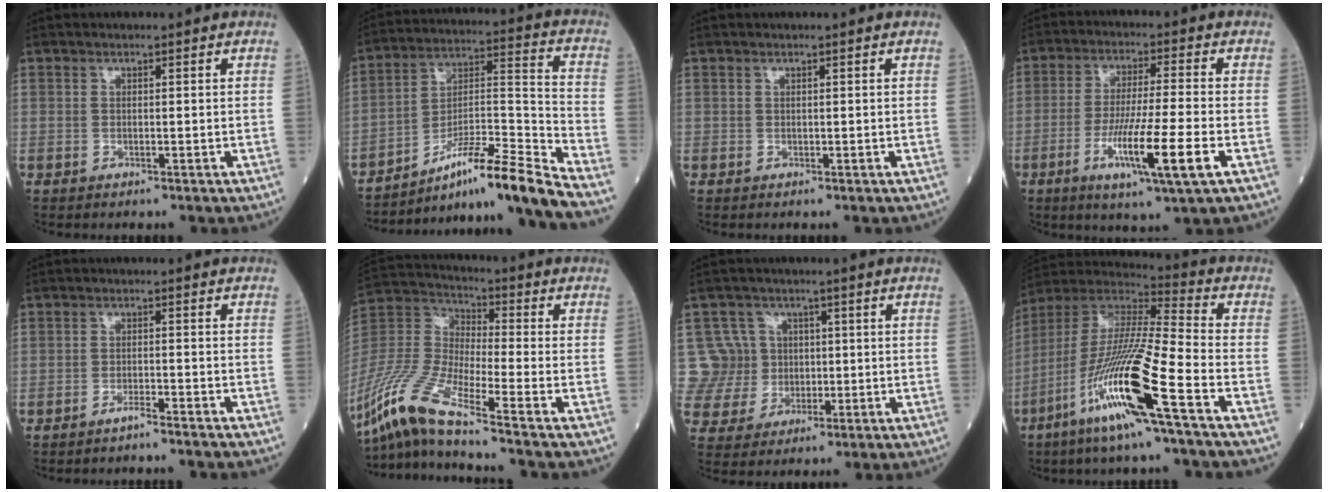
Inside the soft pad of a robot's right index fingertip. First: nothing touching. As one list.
[{"total": 15.8, "force": [-12.9, -2.2, 8.8], "torque": [-0.133, 0.015, -0.219]}, {"total": 0.0}, {"total": 11.5, "force": [-4.2, -0.3, 10.7], "torque": [-0.195, -0.021, -0.075]}, {"total": 1.8, "force": [-1.7, -0.3, 0.5], "torque": [-0.007, 0.003, -0.030]}, {"total": 15.3, "force": [-11.8, -0.4, 9.7], "torque": [-0.213, -0.016, -0.236]}, {"total": 7.5, "force": [1.2, 7.4, 0.1], "torque": [0.003, 0.024, 0.028]}, {"total": 18.8, "force": [-8.4, -0.2, 16.8], "torque": [-0.363, -0.038, -0.171]}]